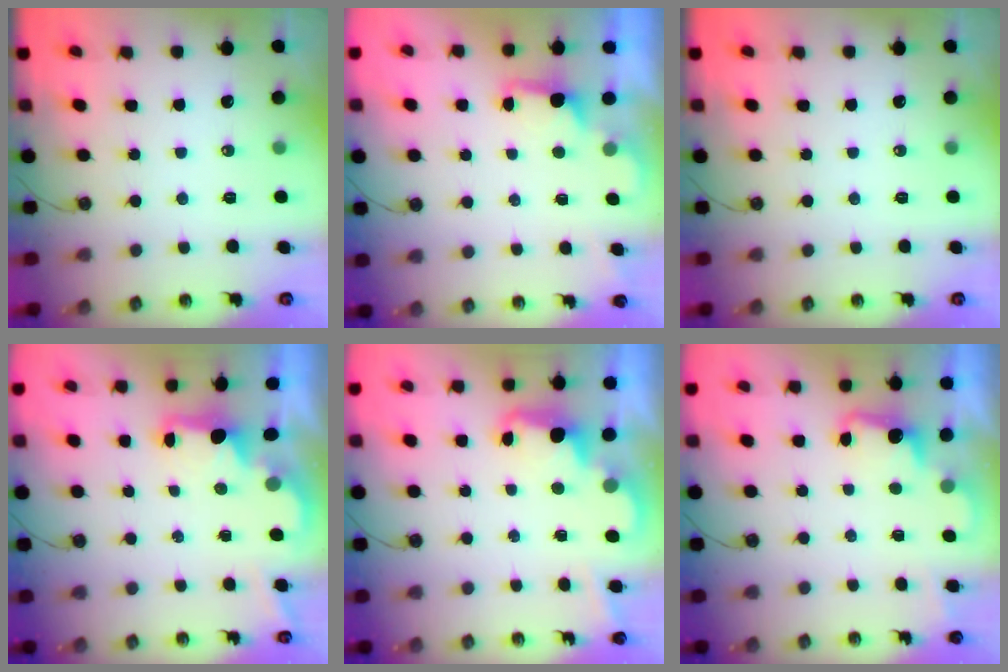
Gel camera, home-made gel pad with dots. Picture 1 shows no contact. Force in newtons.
{"total": 1.7, "press": 1.5, "slide": 0.9}
{"total": 0.0}
{"total": 2.1, "press": 1.9, "slide": 0.8}
{"total": 2.5, "press": 2.5, "slide": 0.5}
{"total": 2.2, "press": 2.0, "slide": 1.0}